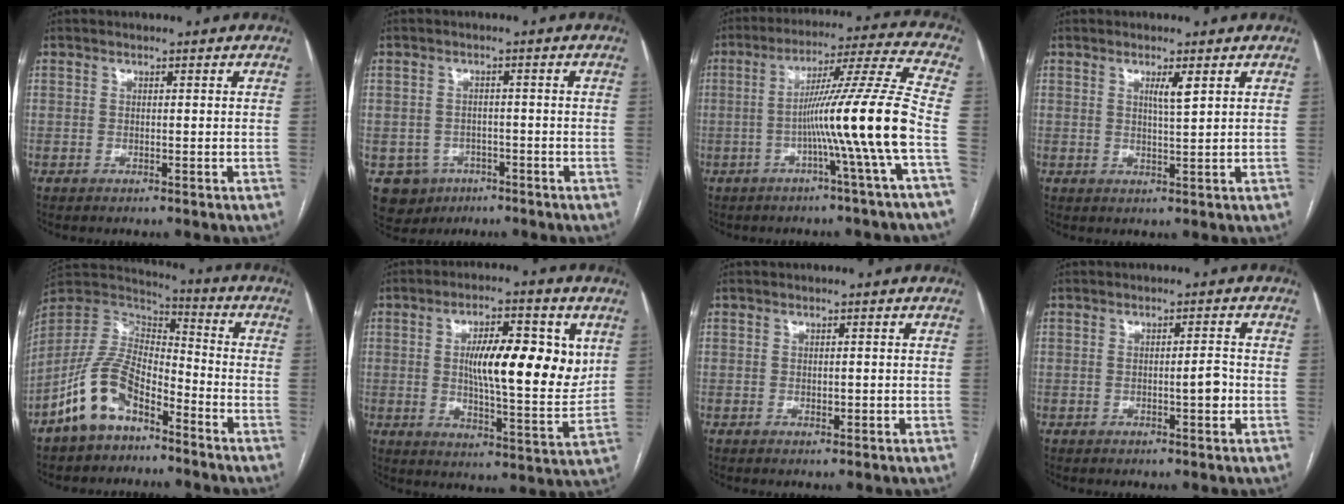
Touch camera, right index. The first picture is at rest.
{"total": 5.6, "force": [-2.7, 4.9, 0.9], "torque": [-0.015, 0.008, -0.032]}
{"total": 14.6, "force": [-3.9, -3.4, 13.7], "torque": [-0.218, 0.002, -0.071]}
{"total": 2.5, "force": [1.2, -0.1, 2.2], "torque": [-0.042, -0.003, 0.021]}
{"total": 12.0, "force": [-7.5, 5.6, 7.5], "torque": [-0.164, 0.019, -0.147]}
{"total": 15.2, "force": [3.2, 4.0, 14.3], "torque": [-0.218, 0.008, 0.048]}
{"total": 1.3, "force": [-0.2, 0.6, 1.1], "torque": [-0.018, -0.002, 0.000]}
{"total": 3.0, "force": [-0.6, 0.5, 2.9], "torque": [-0.045, 0.001, -0.009]}